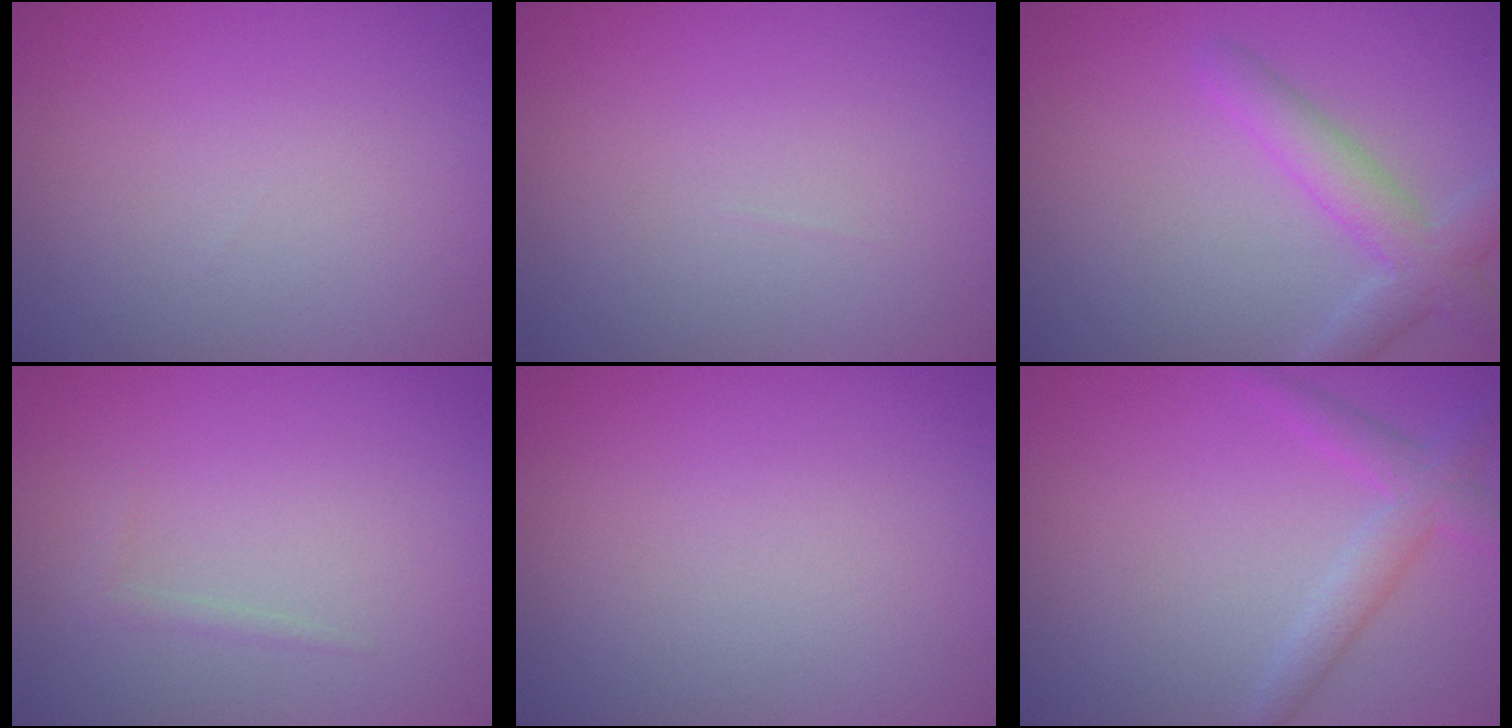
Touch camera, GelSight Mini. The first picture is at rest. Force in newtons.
{"total": 0.0}
{"total": 3.6, "press": 3.6, "slide": 0.2}
{"total": 0.6, "press": 0.6, "slide": 0.0}
{"total": 0.0}
{"total": 2.7, "press": 2.7, "slide": 0.1}